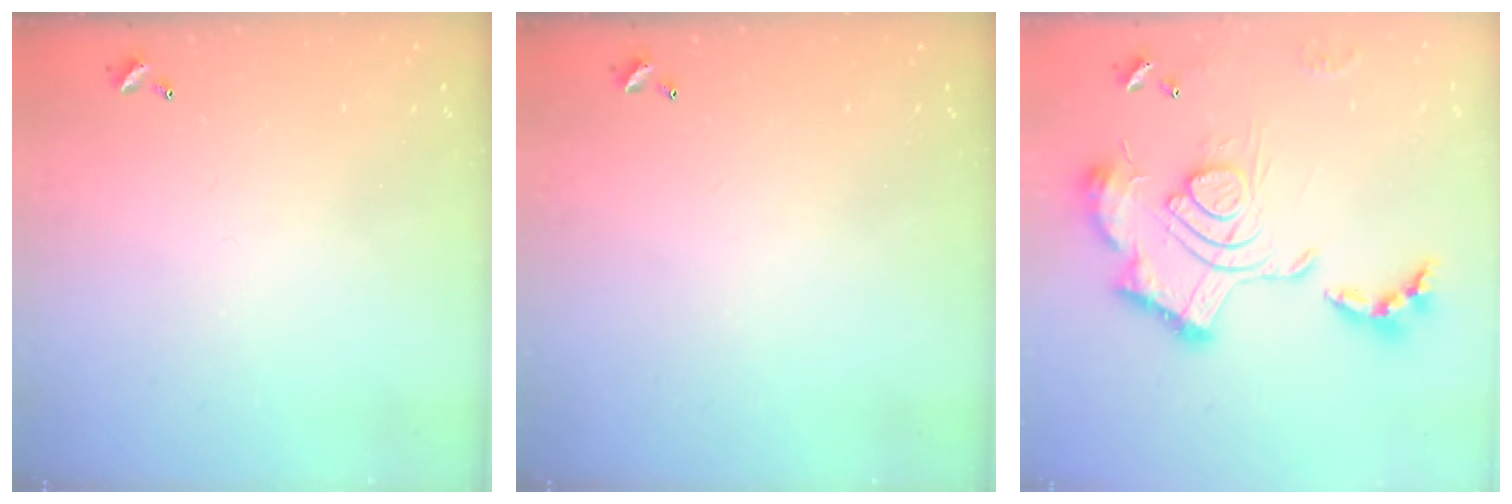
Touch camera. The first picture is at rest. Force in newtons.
{"total": 0.0}
{"total": 2.5, "press": 1.9, "slide": 1.7}